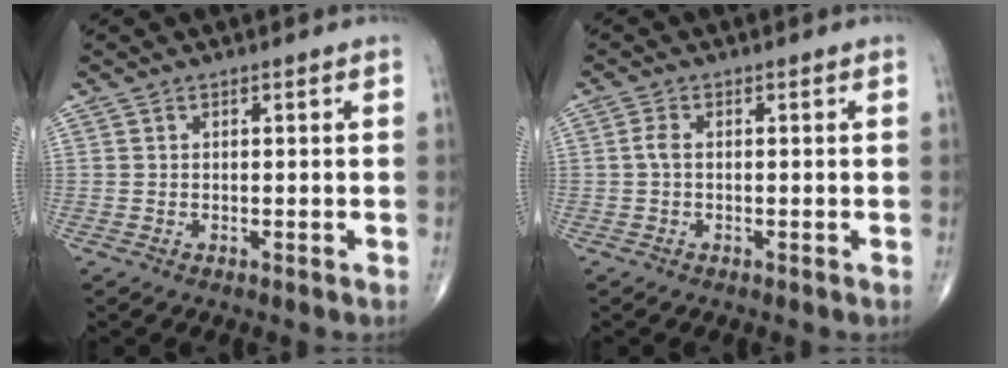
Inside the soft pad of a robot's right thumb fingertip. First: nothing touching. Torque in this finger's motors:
{"motor_torque": [-0.18, 0.11, 0.27, 0.05, 0.13]}